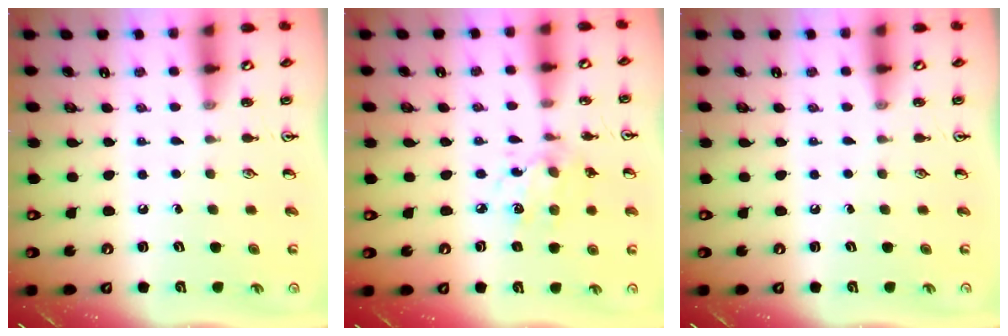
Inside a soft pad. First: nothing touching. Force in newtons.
{"total": 6.9, "press": 6.9, "slide": 0.5}
{"total": 0.0}